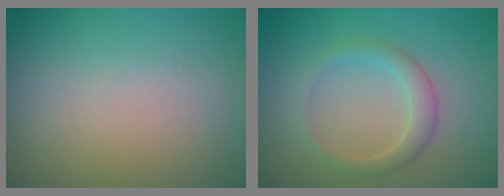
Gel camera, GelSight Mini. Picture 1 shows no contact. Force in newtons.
{"total": 2.2, "press": 2.2, "slide": 0.1}